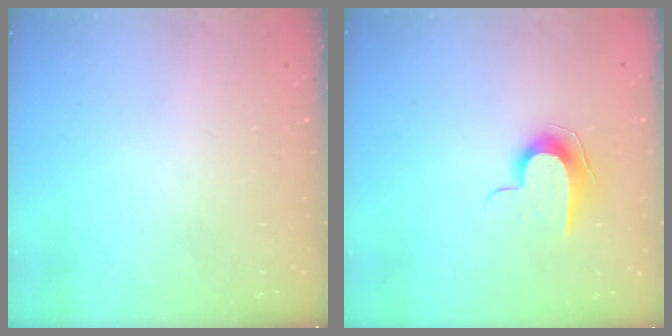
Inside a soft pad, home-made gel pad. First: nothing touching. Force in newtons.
{"total": 9.2, "press": 9.1, "slide": 1.0}